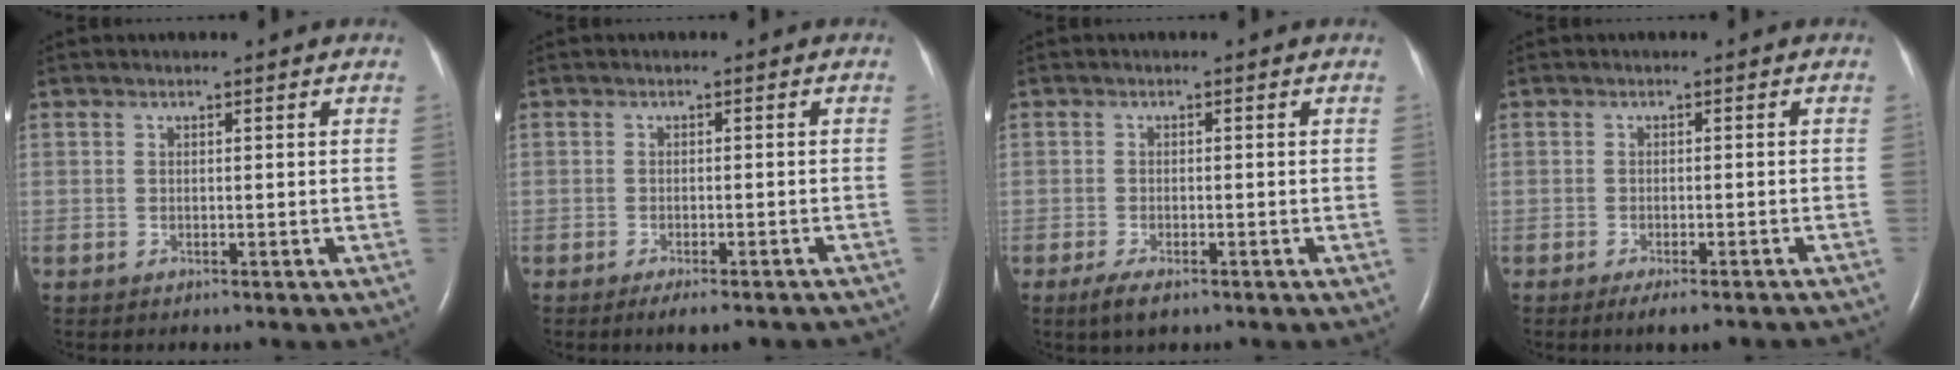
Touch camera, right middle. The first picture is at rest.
{"total": 8.4, "force": [-7.3, 1.4, 4.0], "torque": [-0.038, -0.004, -0.089]}
{"total": 3.0, "force": [-1.9, 0.9, 2.2], "torque": [-0.047, -0.006, -0.035]}
{"total": 8.4, "force": [-7.2, 1.2, 4.0], "torque": [-0.040, -0.007, -0.092]}